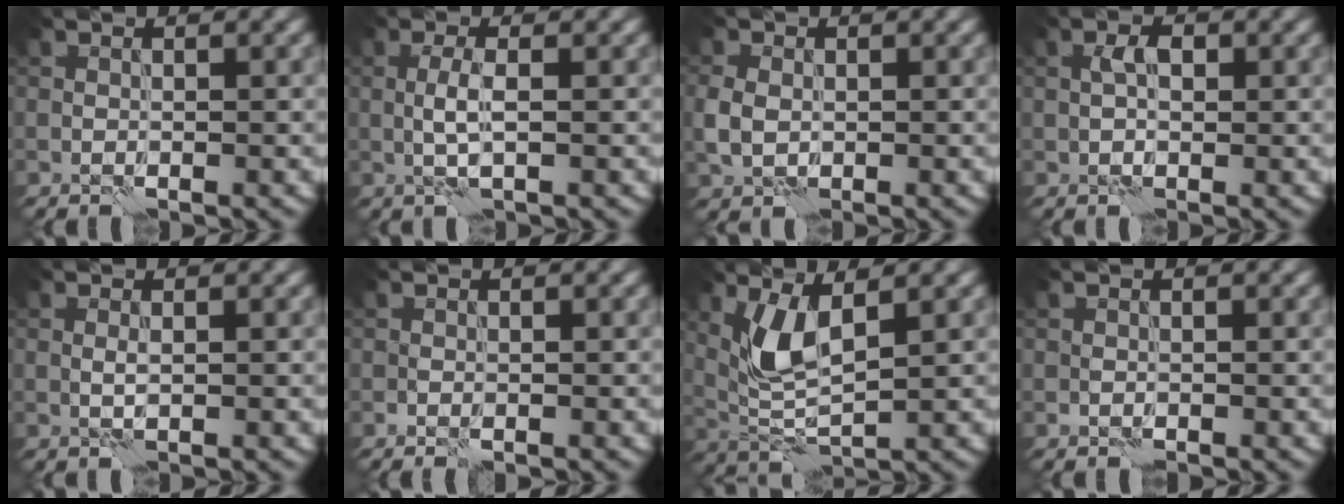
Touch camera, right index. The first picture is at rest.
{"total": 2.0, "force": [0.0, 0.2, 2.0], "torque": [-0.045, 0.008, -0.001]}
{"total": 2.6, "force": [-0.1, 2.0, 1.7], "torque": [-0.041, 0.001, -0.005]}
{"total": 1.9, "force": [0.4, 1.0, 1.6], "torque": [-0.033, 0.006, 0.005]}
{"total": 0.7, "force": [0.2, -0.1, 0.7], "torque": [-0.016, 0.002, 0.003]}
{"total": 0.6, "force": [-0.3, 0.1, 0.5], "torque": [-0.012, -0.001, -0.007]}
{"total": 4.0, "force": [1.6, 1.1, 3.5], "torque": [-0.081, -0.006, 0.036]}
{"total": 0.0}